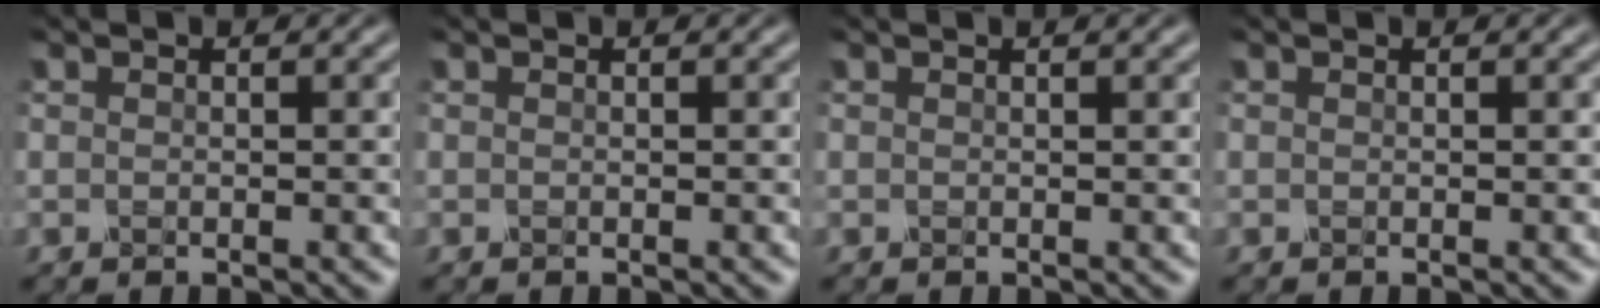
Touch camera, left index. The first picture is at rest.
{"total": 0.0}
{"total": 1.8, "force": [1.1, 0.7, 1.2], "torque": [0.000, 0.006, -0.004]}
{"total": 0.7, "force": [0.4, 0.3, 0.5], "torque": [-0.004, 0.002, -0.002]}